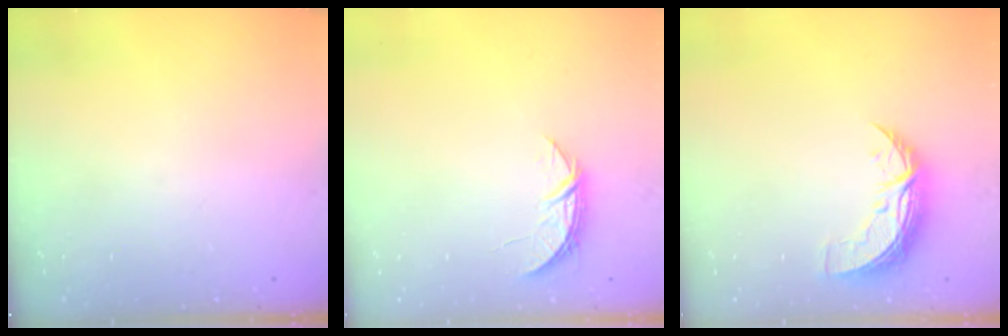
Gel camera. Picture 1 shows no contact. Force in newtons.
{"total": 5.1, "press": 5.1, "slide": 0.6}
{"total": 8.6, "press": 8.6, "slide": 0.1}